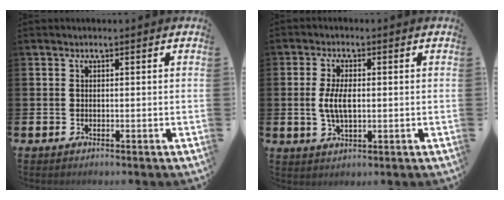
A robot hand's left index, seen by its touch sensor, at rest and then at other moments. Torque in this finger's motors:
{"motor_torque": [1.14, 0.20, 0.23, 0.21]}